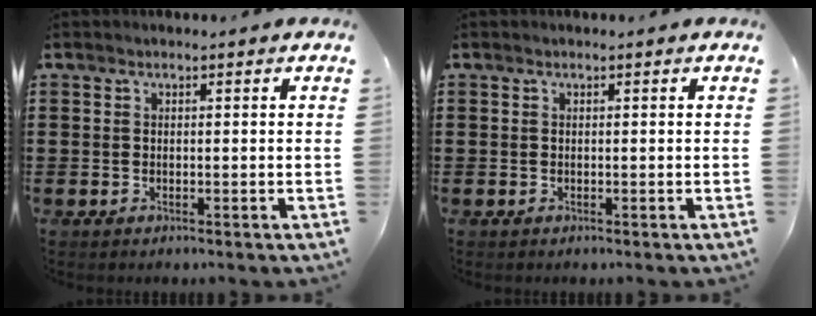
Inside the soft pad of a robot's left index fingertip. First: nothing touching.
{"total": 0.0}